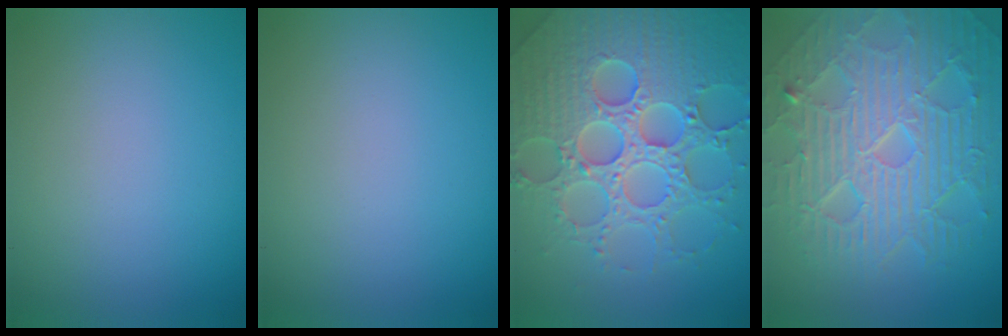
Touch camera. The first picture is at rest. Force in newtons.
{"total": 0.0}
{"total": 8.1, "press": 7.9, "slide": 1.8}
{"total": 10.2, "press": 6.5, "slide": 7.8}